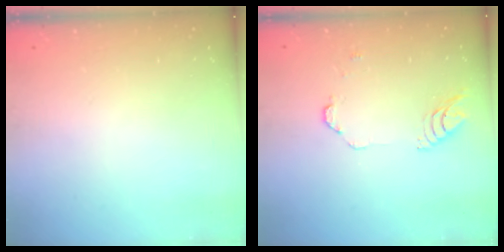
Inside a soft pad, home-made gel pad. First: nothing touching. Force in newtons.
{"total": 4.6, "press": 4.6, "slide": 0.4}